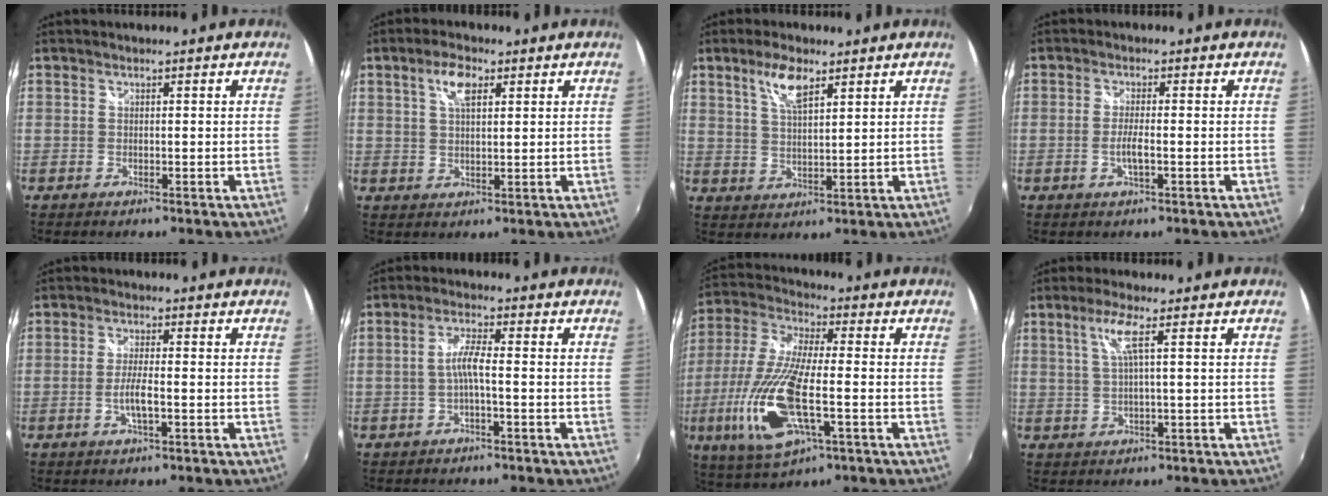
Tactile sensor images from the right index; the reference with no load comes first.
{"total": 5.1, "force": [2.2, 2.2, 4.0], "torque": [-0.072, 0.009, 0.039]}
{"total": 6.0, "force": [3.6, 1.9, 4.4], "torque": [-0.083, 0.005, 0.069]}
{"total": 3.0, "force": [-1.0, 0.3, 2.8], "torque": [-0.056, -0.003, -0.020]}
{"total": 3.9, "force": [-1.3, 0.5, 3.7], "torque": [-0.074, -0.004, -0.026]}
{"total": 3.4, "force": [-1.2, 0.1, 3.2], "torque": [-0.068, 0.007, -0.024]}
{"total": 18.3, "force": [-5.0, 5.6, 16.7], "torque": [-0.365, -0.021, -0.100]}
{"total": 4.2, "force": [1.3, -0.5, 4.0], "torque": [-0.076, 0.003, 0.029]}